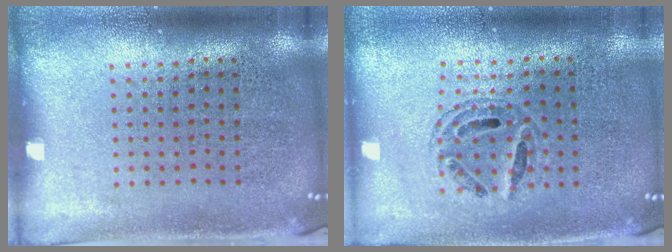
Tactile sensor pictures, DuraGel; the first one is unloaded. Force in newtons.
{"total": 0.7, "press": 0.7, "slide": 0.1}